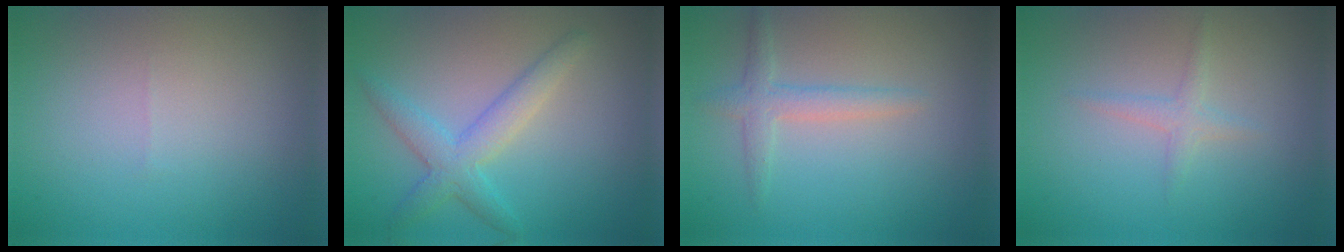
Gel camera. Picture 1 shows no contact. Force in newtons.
{"total": 3.4, "press": 3.4, "slide": 0.1}
{"total": 1.9, "press": 1.9, "slide": 0.0}
{"total": 1.3, "press": 1.3, "slide": 0.0}